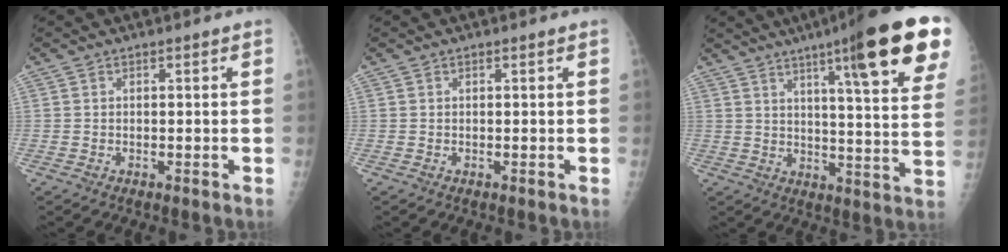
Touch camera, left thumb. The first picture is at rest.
{"total": 0.0}
{"total": 23.3, "force": [12.7, 3.3, 19.2], "torque": [-0.248, -0.042, 0.168]}